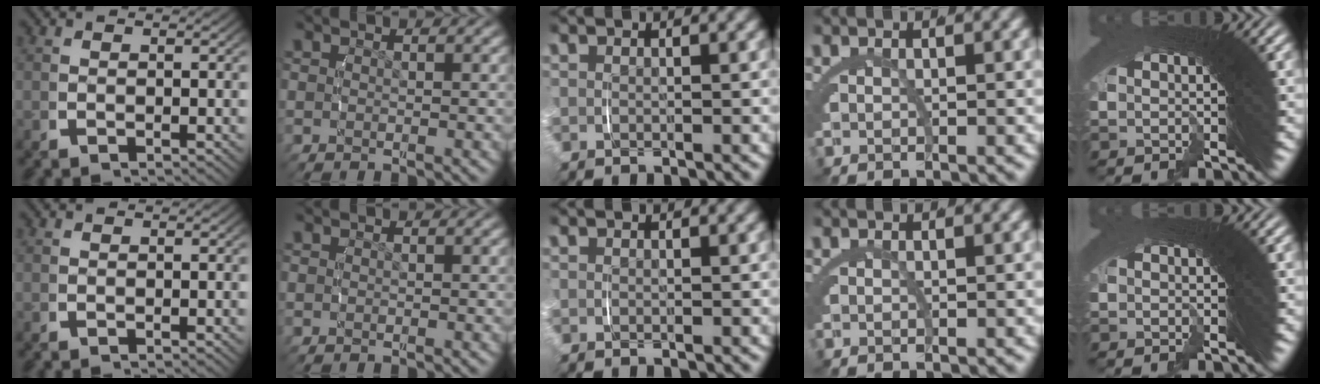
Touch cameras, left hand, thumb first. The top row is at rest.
{}